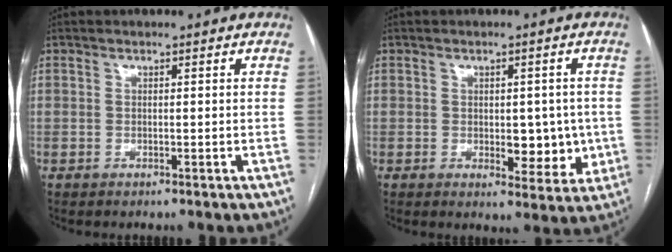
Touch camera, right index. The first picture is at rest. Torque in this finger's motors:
{"motor_torque": [0.64, 0.73, 0.08, 0.07]}